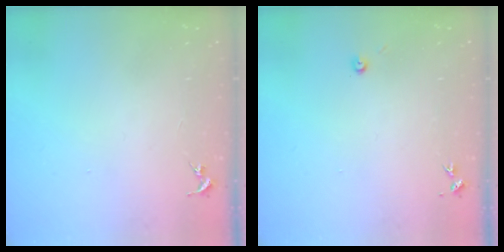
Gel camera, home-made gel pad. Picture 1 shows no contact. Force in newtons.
{"total": 2.7, "press": 2.7, "slide": 0.2}